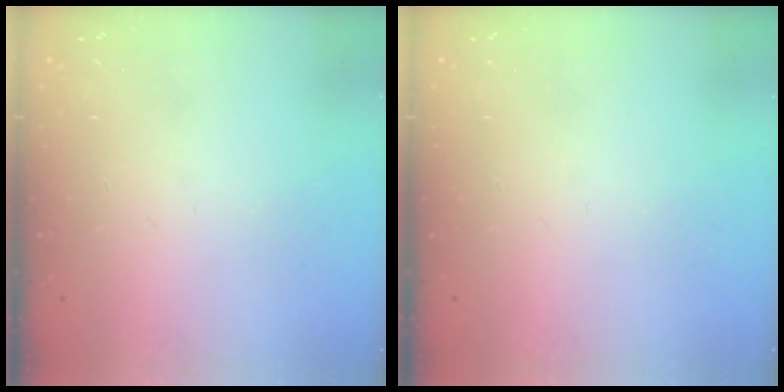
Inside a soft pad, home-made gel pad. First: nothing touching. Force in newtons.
{"total": 0.0}